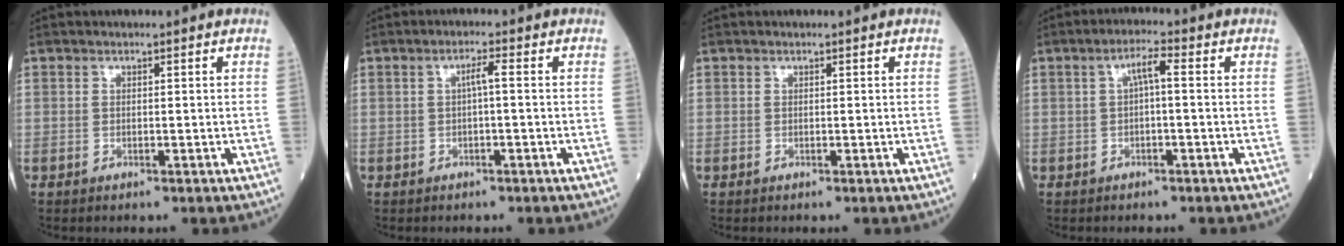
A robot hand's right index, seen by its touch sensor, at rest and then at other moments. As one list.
[{"total": 2.0, "force": [0.0, 0.1, 2.0], "torque": [-0.032, 0.004, 0.000]}, {"total": 0.0}, {"total": 3.2, "force": [0.3, 0.5, 3.1], "torque": [-0.055, 0.013, 0.005]}]